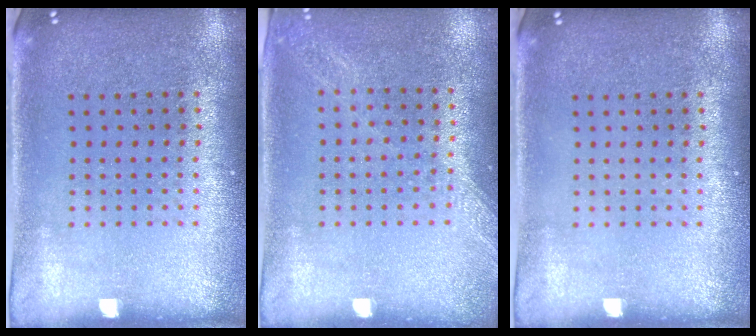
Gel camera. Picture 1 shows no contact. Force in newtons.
{"total": 1.2, "press": 1.2, "slide": 0.4}
{"total": 0.0}